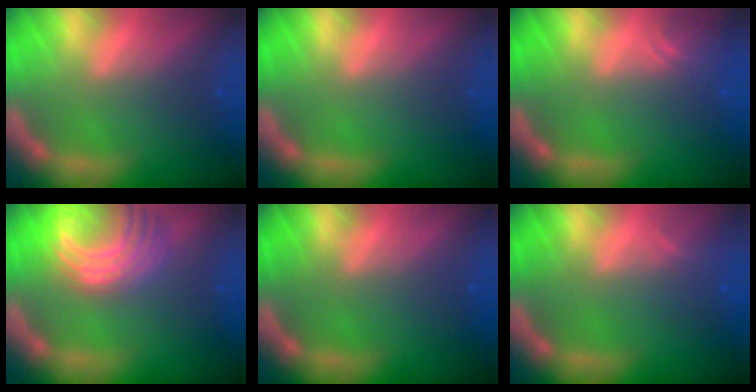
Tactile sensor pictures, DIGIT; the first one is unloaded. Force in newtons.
{"total": 0.0}
{"total": 2.4}
{"total": 8.1}
{"total": 0.0}
{"total": 0.9}